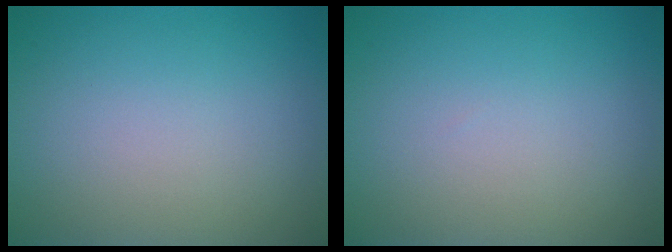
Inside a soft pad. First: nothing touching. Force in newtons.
{"total": 0.0}